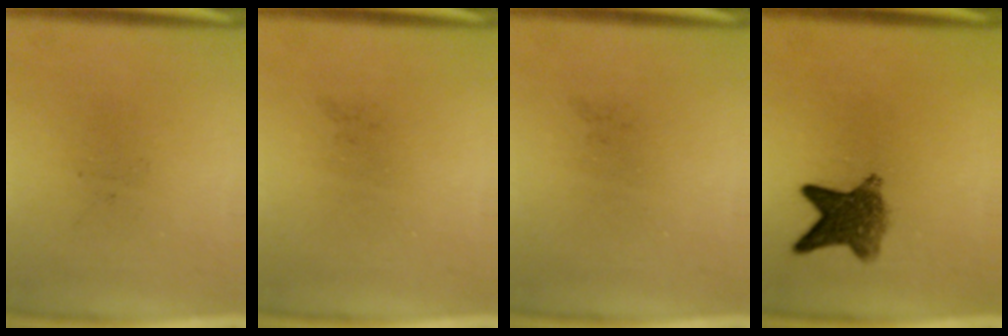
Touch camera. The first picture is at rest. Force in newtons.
{"total": 0.0}
{"total": 0.0}
{"total": 7.0}